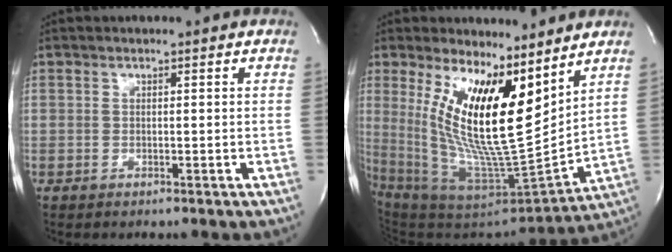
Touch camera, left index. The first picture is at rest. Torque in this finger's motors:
{"motor_torque": [2.14, 0.00, 1.05, 0.21]}